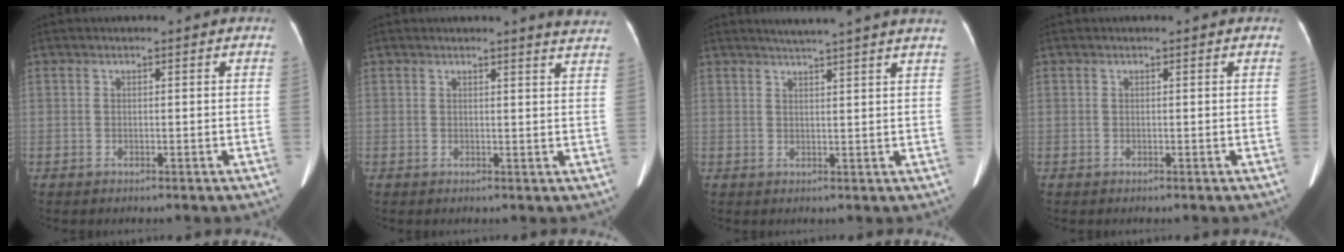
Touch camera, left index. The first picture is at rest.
{"total": 5.3, "force": [5.2, -0.2, 1.3], "torque": [-0.011, -0.039, 0.030]}
{"total": 9.6, "force": [8.5, -1.0, 4.4], "torque": [-0.064, -0.008, 0.090]}
{"total": 0.0}